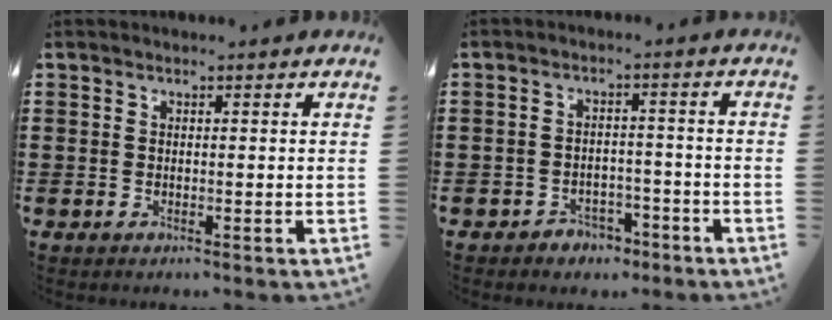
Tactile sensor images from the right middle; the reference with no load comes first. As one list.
[{"total": 2.9, "force": [-2.6, 1.3, 0.1], "torque": [-0.010, 0.004, -0.057]}]